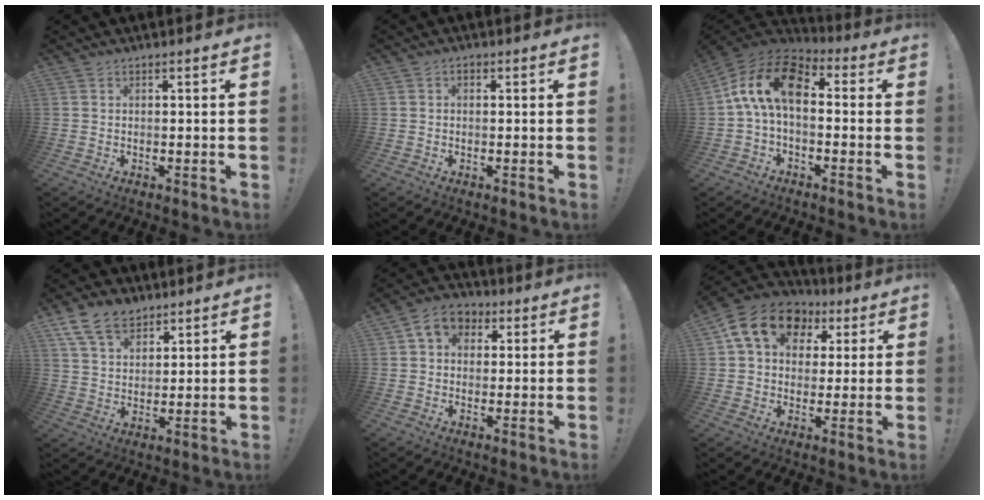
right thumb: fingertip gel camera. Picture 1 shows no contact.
{"total": 0.8, "force": [-0.2, 0.5, 0.5], "torque": [-0.012, 0.005, -0.003]}
{"total": 14.8, "force": [2.2, 8.2, 12.1], "torque": [-0.221, 0.015, 0.042]}
{"total": 11.5, "force": [7.7, 6.9, 5.0], "torque": [-0.093, -0.034, 0.150]}
{"total": 8.1, "force": [2.8, 6.4, 4.1], "torque": [-0.068, 0.005, 0.057]}
{"total": 15.7, "force": [6.0, 11.7, 8.5], "torque": [-0.128, -0.012, 0.111]}